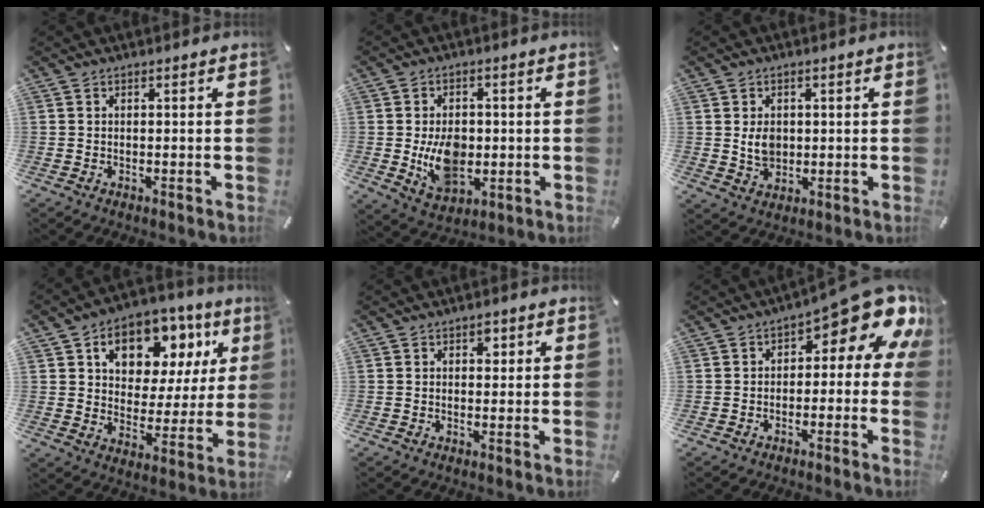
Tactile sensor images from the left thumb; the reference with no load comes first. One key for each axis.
{"total": 10.6, "fx": -0.6, "fy": 7.8, "fz": 7.2, "tx": -0.126, "ty": -0.003, "tz": -0.010}
{"total": 5.2, "fx": 0.7, "fy": 4.3, "fz": 2.7, "tx": -0.049, "ty": -0.002, "tz": 0.010}
{"total": 13.9, "fx": 7.1, "fy": 9.5, "fz": 7.2, "tx": -0.111, "ty": -0.036, "tz": 0.124}
{"total": 2.0, "fx": 0.8, "fy": 1.4, "fz": 1.2, "tx": -0.010, "ty": -0.002, "tz": 0.010}
{"total": 12.4, "fx": 5.7, "fy": 4.9, "fz": 9.8, "tx": -0.128, "ty": -0.050, "tz": 0.093}